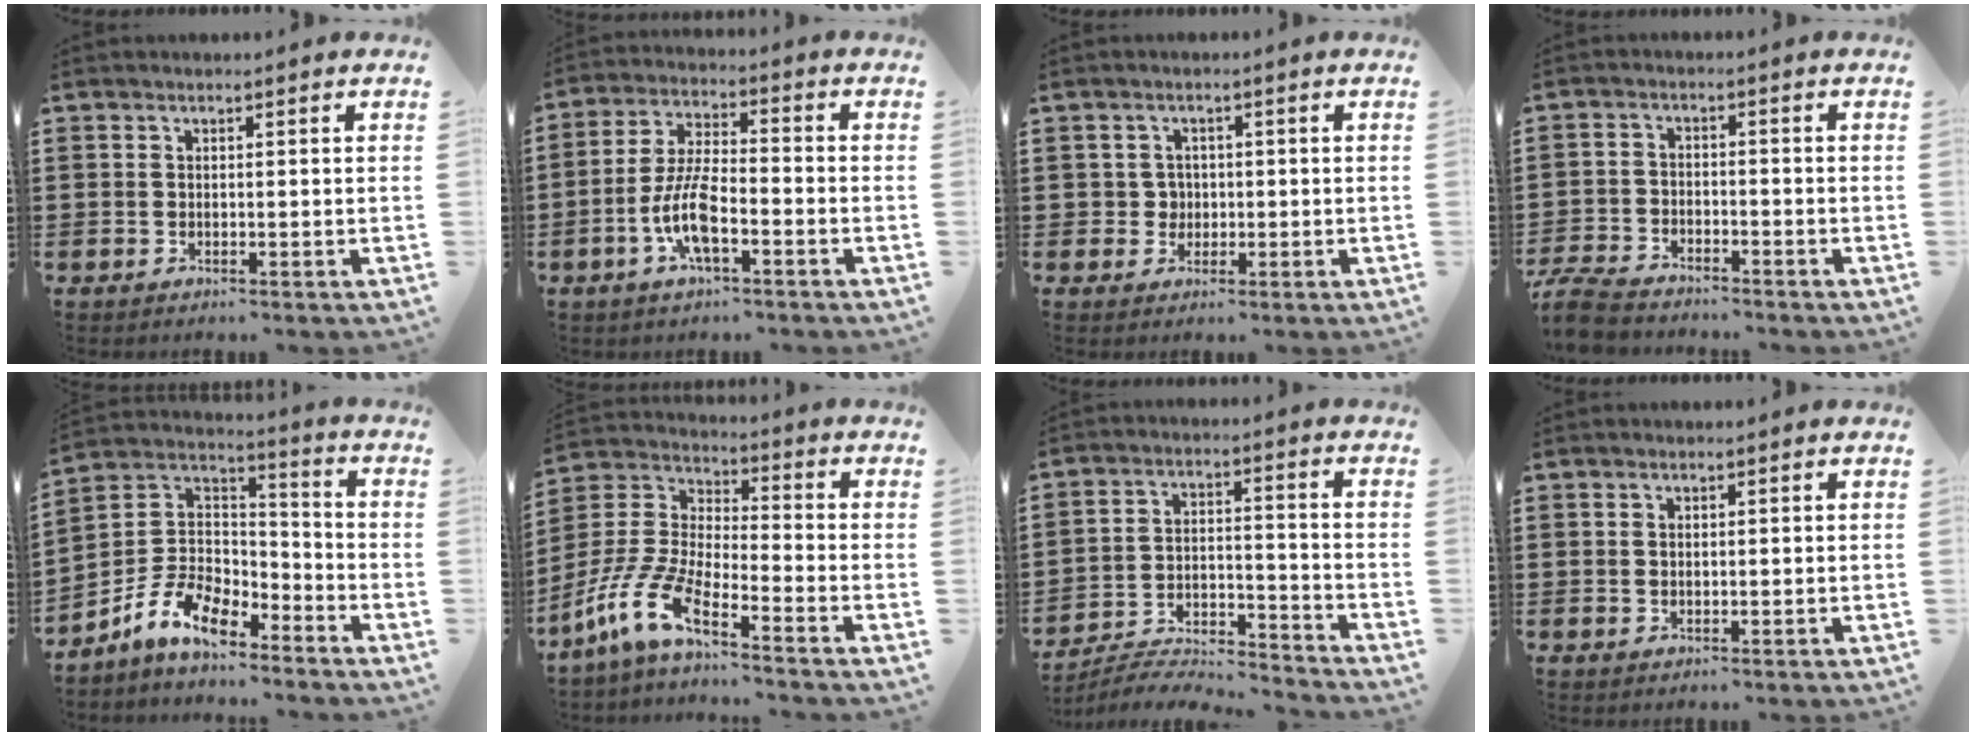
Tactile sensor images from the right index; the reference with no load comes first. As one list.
[{"total": 8.4, "force": [-3.2, 2.7, 7.3], "torque": [-0.167, -0.007, -0.066]}, {"total": 2.3, "force": [-0.2, 2.2, 0.7], "torque": [-0.022, 0.008, -0.006]}, {"total": 4.7, "force": [-4.5, 0.9, 1.1], "torque": [-0.045, -0.002, -0.098]}, {"total": 10.3, "force": [-7.1, 5.0, 5.4], "torque": [-0.132, 0.016, -0.141]}, {"total": 8.6, "force": [-6.8, 1.4, 5.1], "torque": [-0.147, -0.016, -0.147]}, {"total": 6.2, "force": [-6.1, 0.4, 1.1], "torque": [-0.029, 0.003, -0.124]}, {"total": 0.5, "force": [0.2, 0.3, 0.4], "torque": [-0.009, 0.001, 0.005]}]